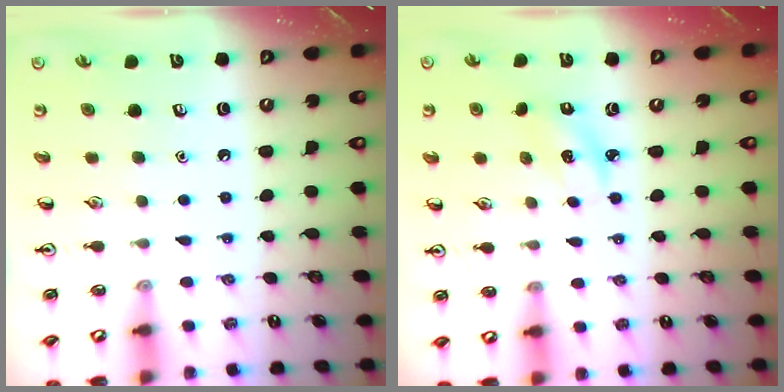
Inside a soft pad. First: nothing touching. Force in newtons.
{"total": 2.6, "press": 2.5, "slide": 0.6}